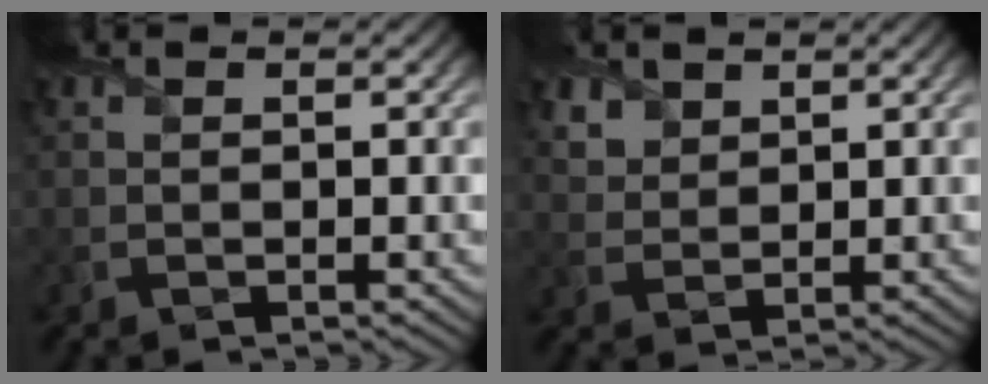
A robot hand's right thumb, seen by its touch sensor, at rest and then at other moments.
{"total": 3.0, "force": [2.1, 1.9, 0.9], "torque": [-0.034, -0.008, 0.052]}